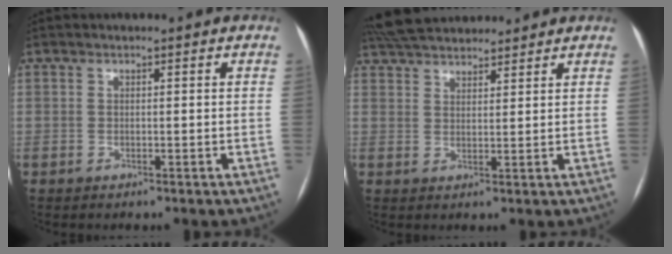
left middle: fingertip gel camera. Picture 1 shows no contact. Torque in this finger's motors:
{"motor_torque": [0.70, -0.96, -0.04, 0.01]}